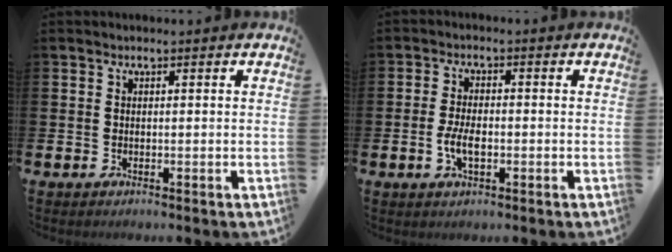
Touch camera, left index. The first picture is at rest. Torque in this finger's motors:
{"motor_torque": [0.73, 0.35, 0.16, 0.12]}